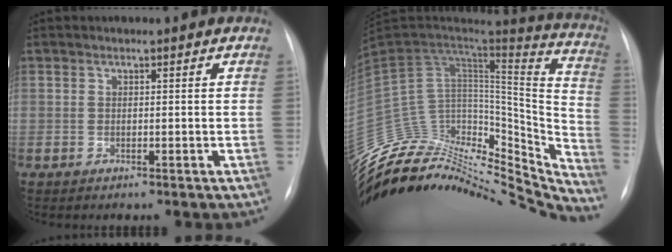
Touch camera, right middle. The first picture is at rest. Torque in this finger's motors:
{"motor_torque": [-0.36, -1.58, -0.03, -0.04]}